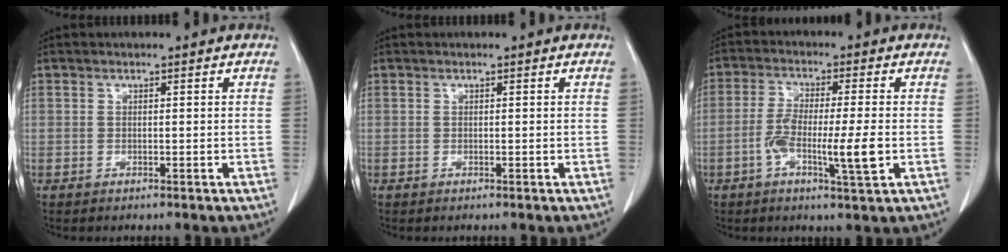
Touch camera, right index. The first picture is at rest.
{"total": 0.0}
{"total": 8.4, "force": [-2.2, 0.6, 8.1], "torque": [-0.146, -0.005, -0.042]}